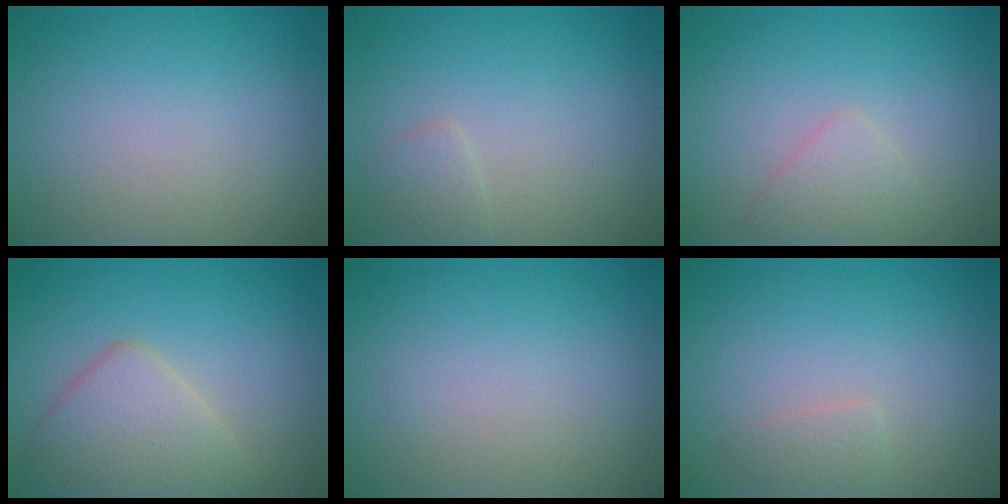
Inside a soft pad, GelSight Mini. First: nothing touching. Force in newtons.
{"total": 1.2, "press": 1.2, "slide": 0.1}
{"total": 1.7, "press": 1.7, "slide": 0.0}
{"total": 4.5, "press": 4.4, "slide": 0.3}
{"total": 0.0}
{"total": 1.0, "press": 1.0, "slide": 0.1}